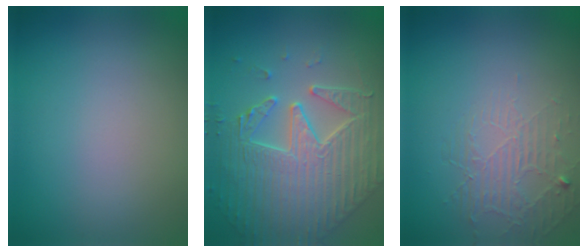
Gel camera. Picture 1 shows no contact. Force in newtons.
{"total": 5.8, "press": 5.3, "slide": 2.5}
{"total": 2.0, "press": 1.1, "slide": 1.7}